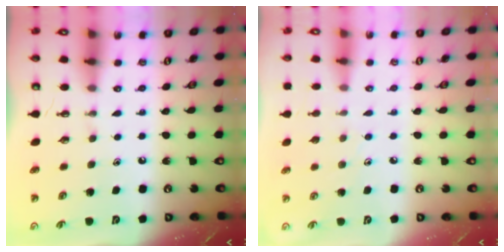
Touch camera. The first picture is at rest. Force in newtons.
{"total": 4.2, "press": 4.2, "slide": 0.4}